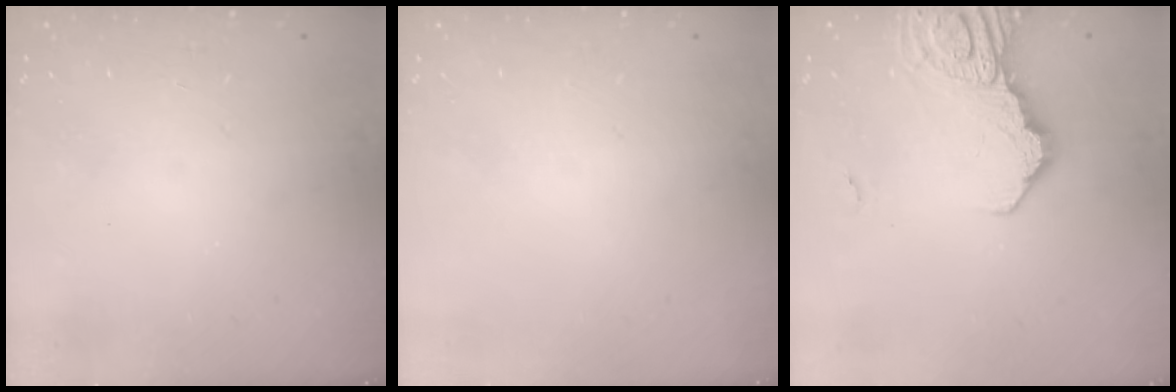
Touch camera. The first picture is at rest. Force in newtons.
{"total": 0.0}
{"total": 14.4, "press": 14.3, "slide": 1.8}